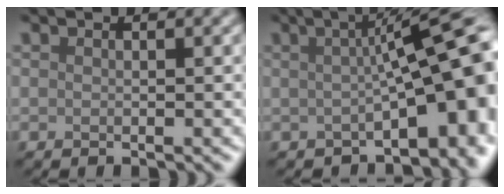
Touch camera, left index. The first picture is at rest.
{"total": 11.1, "force": [-0.5, 3.1, 10.7], "torque": [-0.123, 0.012, -0.006]}